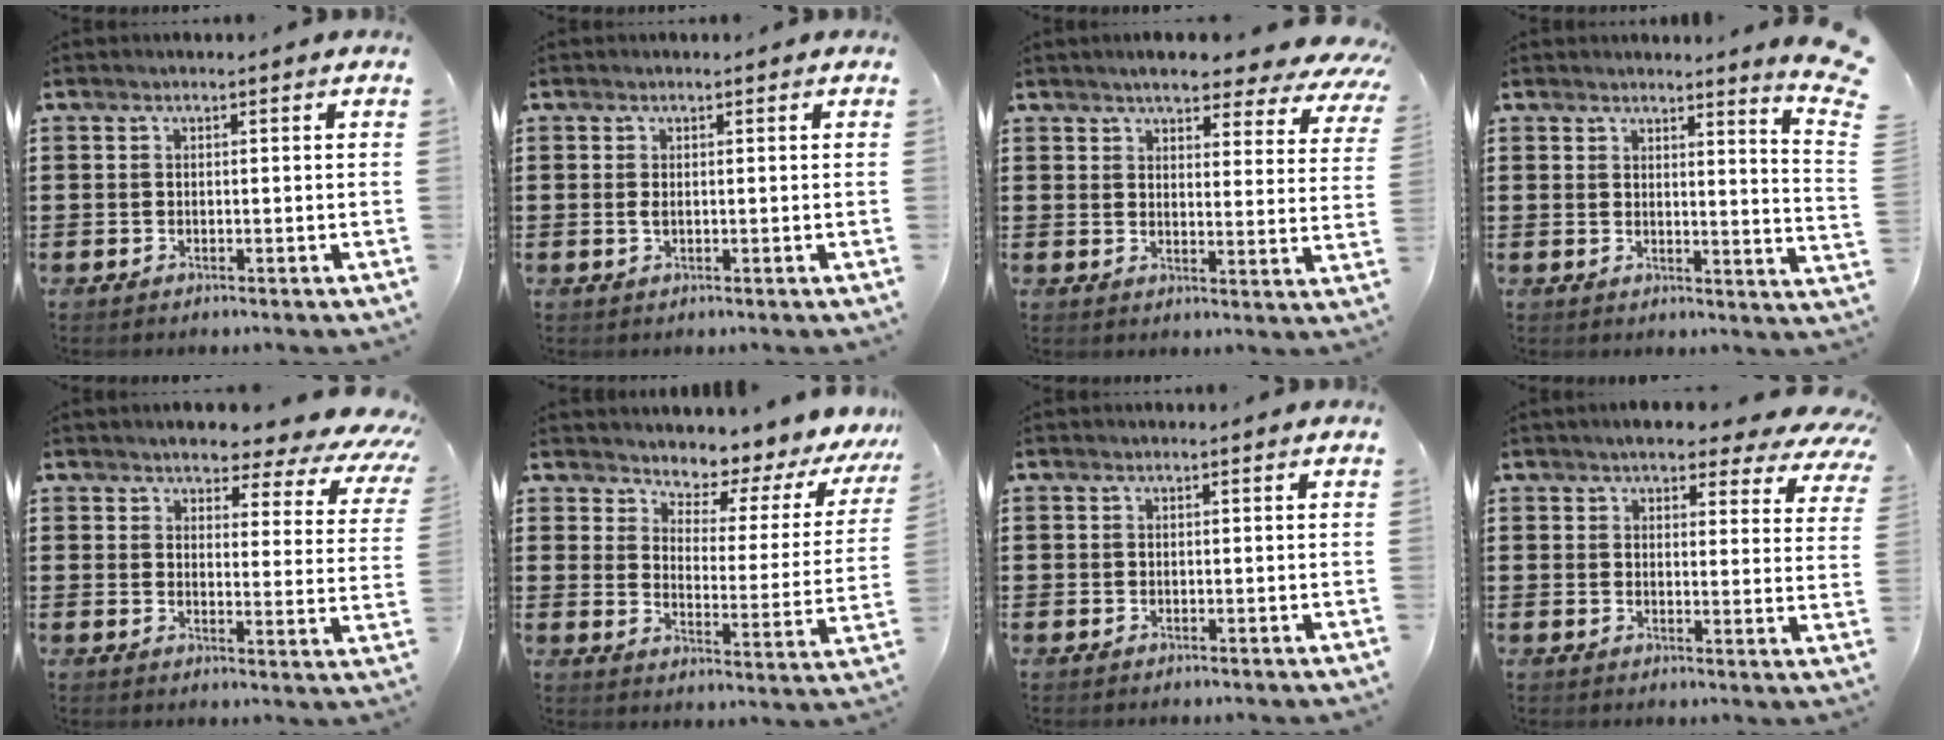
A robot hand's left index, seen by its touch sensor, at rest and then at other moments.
{"total": 0.9, "force": [0.1, 0.3, 0.9], "torque": [-0.019, 0.000, 0.002]}
{"total": 5.6, "force": [5.0, 0.8, 2.4], "torque": [-0.049, -0.028, 0.083]}
{"total": 3.5, "force": [2.9, -1.0, 1.8], "torque": [-0.041, -0.025, 0.045]}
{"total": 4.4, "force": [3.9, 0.8, 1.8], "torque": [-0.049, -0.029, 0.061]}
{"total": 3.5, "force": [3.1, 1.1, 1.2], "torque": [-0.031, -0.039, 0.039]}
{"total": 0.0}
{"total": 5.3, "force": [4.7, 1.4, 1.9], "torque": [-0.048, -0.015, 0.083]}